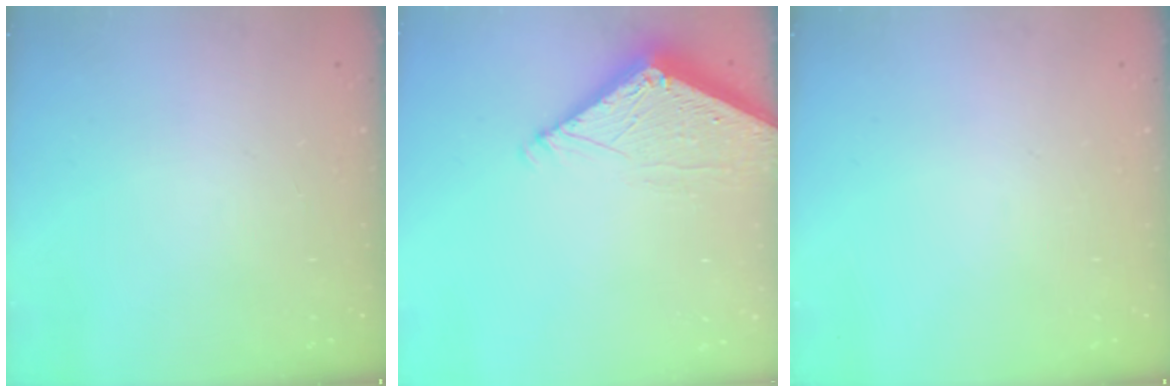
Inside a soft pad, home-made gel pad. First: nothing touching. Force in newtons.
{"total": 7.2, "press": 7.2, "slide": 0.3}
{"total": 0.0}